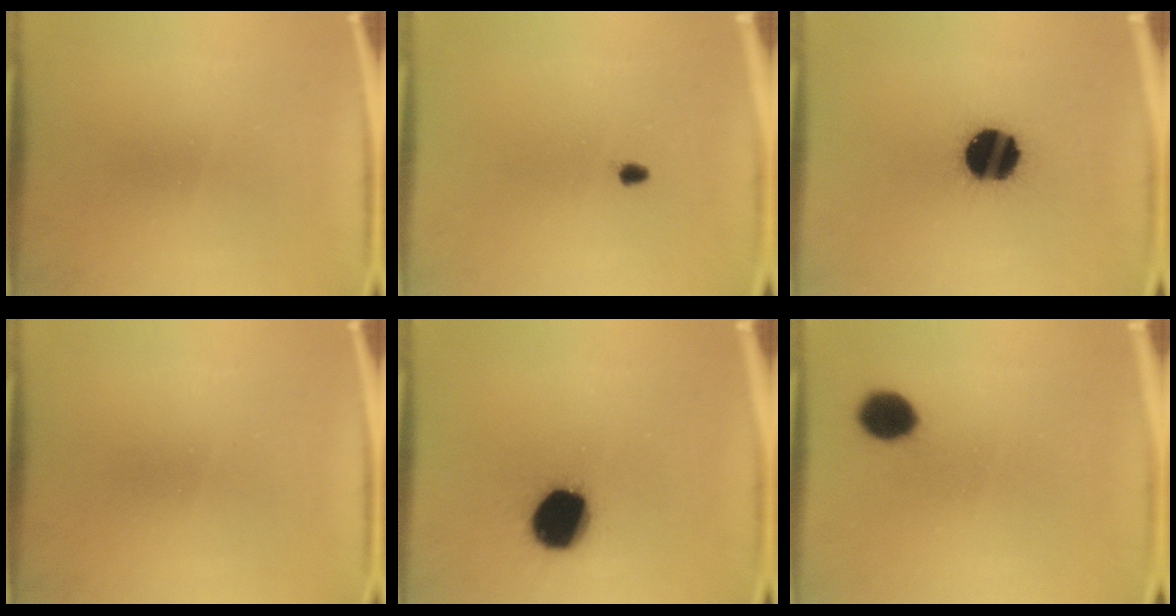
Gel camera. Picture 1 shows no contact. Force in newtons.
{"total": 0.9}
{"total": 16.6}
{"total": 0.0}
{"total": 15.2}
{"total": 6.8}